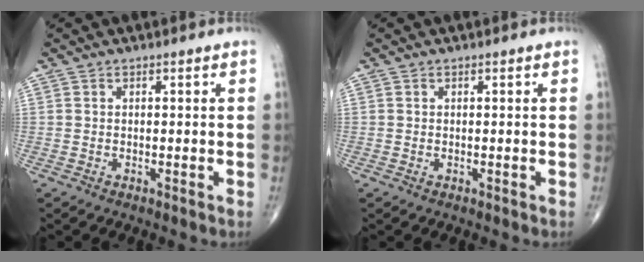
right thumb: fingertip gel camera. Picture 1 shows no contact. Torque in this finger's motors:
{"motor_torque": [-0.36, -0.04, -0.18, -0.10, -0.01]}